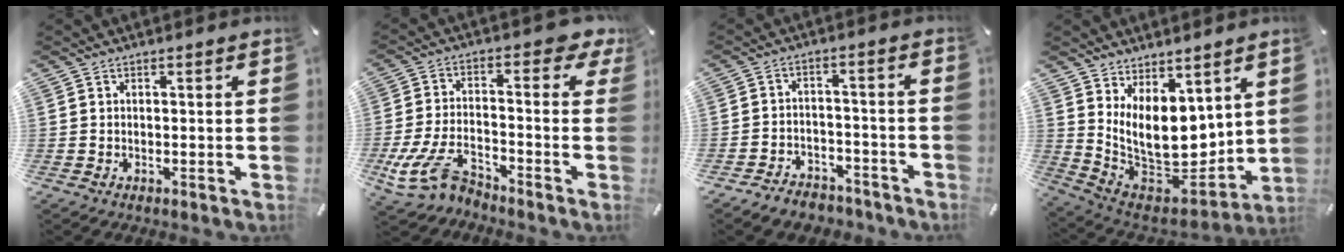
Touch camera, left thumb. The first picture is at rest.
{"total": 14.8, "force": [-7.0, 8.2, 10.2], "torque": [-0.212, 0.034, -0.123]}
{"total": 5.0, "force": [-3.8, 3.1, 1.0], "torque": [-0.017, 0.022, -0.073]}
{"total": 14.6, "force": [3.8, 9.3, 10.7], "torque": [-0.203, -0.075, 0.081]}